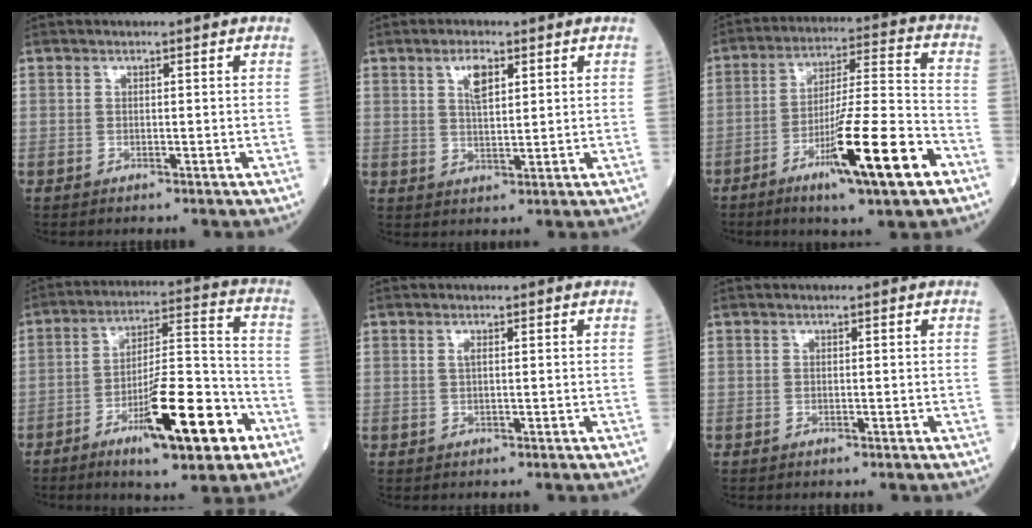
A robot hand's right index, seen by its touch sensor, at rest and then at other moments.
{"total": 4.1, "force": [2.1, 1.3, 3.3], "torque": [-0.064, 0.002, 0.041]}
{"total": 16.0, "force": [-7.8, 0.3, 14.0], "torque": [-0.238, -0.018, -0.125]}
{"total": 15.6, "force": [-7.5, 2.7, 13.4], "torque": [-0.221, 0.002, -0.113]}
{"total": 0.8, "force": [0.4, 0.1, 0.7], "torque": [-0.022, 0.000, 0.010]}
{"total": 0.0}